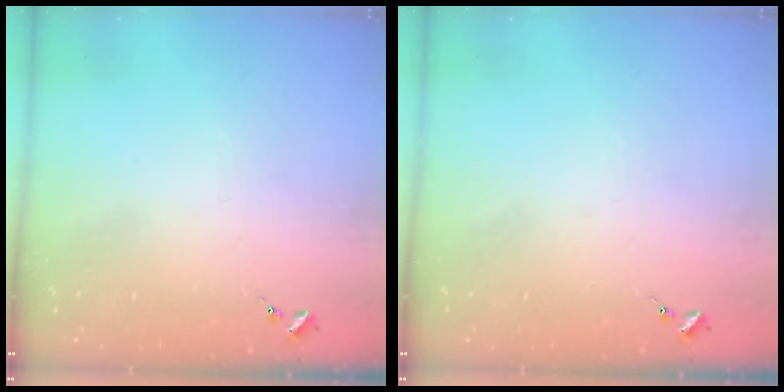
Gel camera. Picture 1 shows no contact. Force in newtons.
{"total": 0.0}